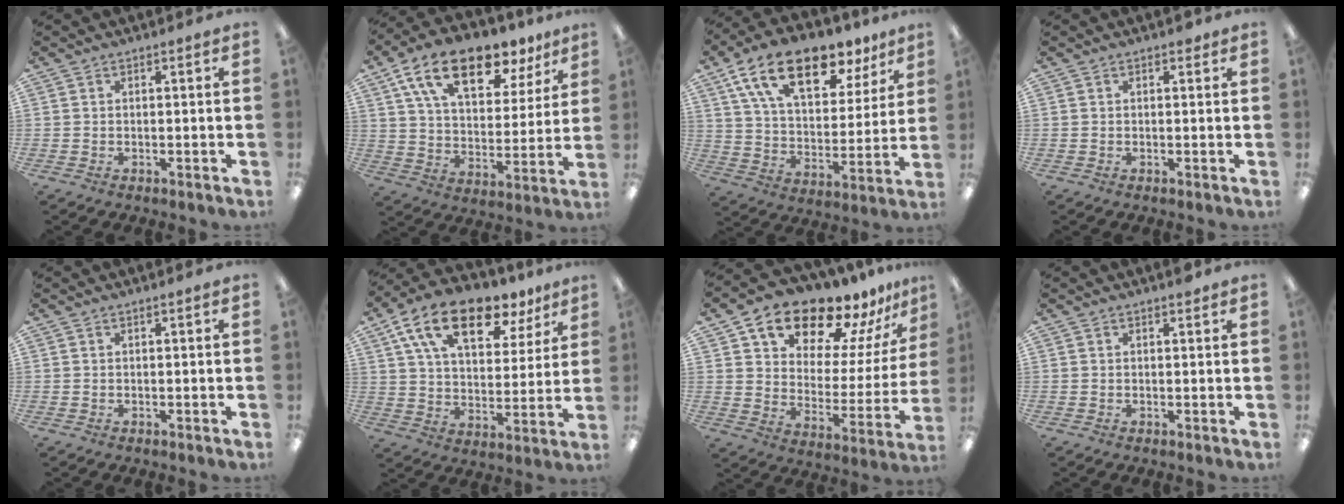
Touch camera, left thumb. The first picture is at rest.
{"total": 17.8, "force": [11.6, 8.4, 10.6], "torque": [-0.182, -0.056, 0.201]}
{"total": 19.0, "force": [12.4, 9.1, 11.2], "torque": [-0.195, -0.064, 0.217]}
{"total": 0.8, "force": [0.5, 0.4, 0.4], "torque": [-0.001, -0.001, 0.007]}
{"total": 0.0}
{"total": 18.0, "force": [11.4, 8.8, 10.9], "torque": [-0.185, -0.054, 0.197]}
{"total": 17.9, "force": [14.5, 7.8, 6.9], "torque": [-0.115, -0.112, 0.250]}
{"total": 0.8, "force": [0.7, 0.1, 0.3], "torque": [0.001, -0.003, 0.011]}